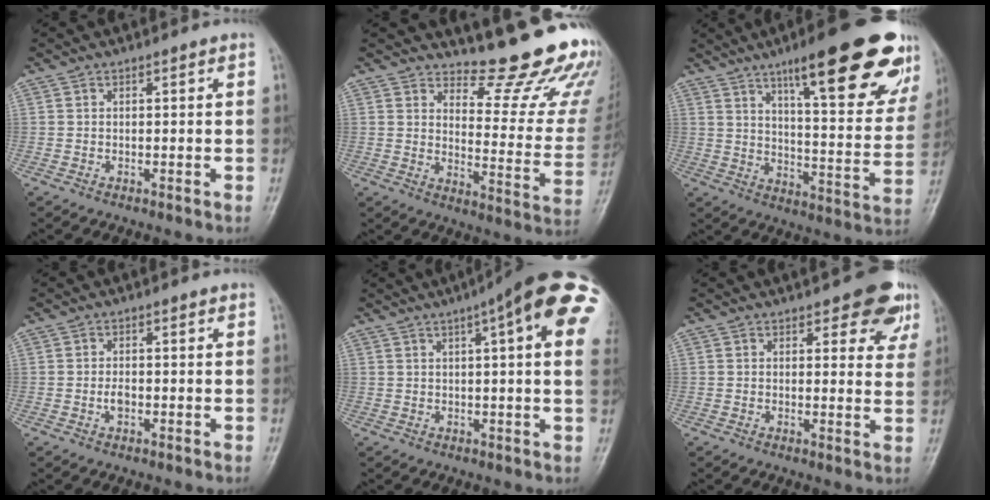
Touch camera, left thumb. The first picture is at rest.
{"total": 18.0, "force": [15.5, 4.0, 8.3], "torque": [-0.062, -0.165, 0.190]}
{"total": 26.2, "force": [15.4, 6.2, 20.2], "torque": [-0.247, -0.048, 0.220]}
{"total": 1.8, "force": [-0.5, 1.1, 1.3], "torque": [-0.021, 0.001, -0.011]}
{"total": 19.5, "force": [7.2, 4.2, 17.6], "torque": [-0.225, 0.020, 0.088]}
{"total": 7.9, "force": [5.1, 3.5, 4.8], "torque": [-0.020, -0.025, 0.054]}